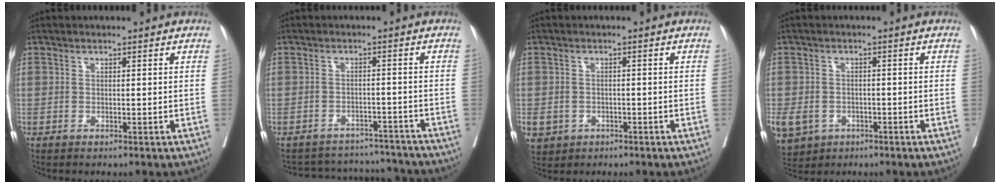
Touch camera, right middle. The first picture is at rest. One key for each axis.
{"total": 9.7, "fx": -9.4, "fy": 2.7, "fz": -0.2, "tx": 0.009, "ty": 0.029, "tz": -0.117}
{"total": 9.5, "fx": -4.1, "fy": 7.9, "fz": 3.5, "tx": -0.105, "ty": -0.001, "tz": -0.055}
{"total": 16.0, "fx": -6.7, "fy": 12.9, "fz": 6.7, "tx": -0.215, "ty": -0.008, "tz": -0.094}